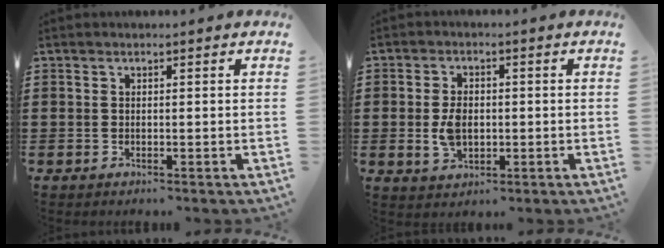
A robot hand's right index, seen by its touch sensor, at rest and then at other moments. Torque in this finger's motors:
{"motor_torque": [1.28, 0.86, 0.41, 0.09]}